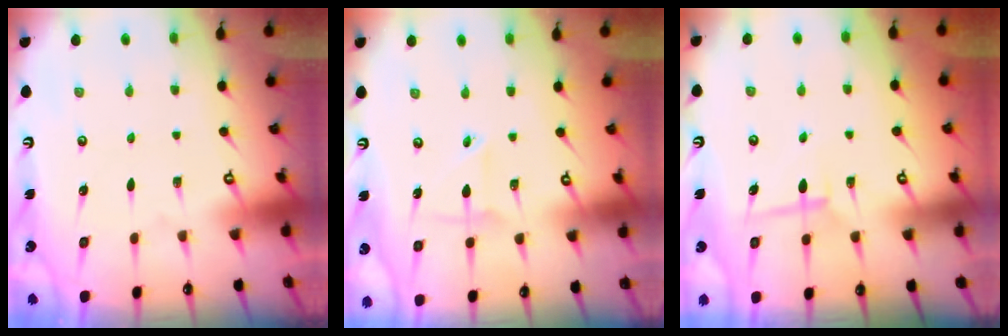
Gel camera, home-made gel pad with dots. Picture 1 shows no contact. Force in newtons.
{"total": 2.5, "press": 2.5, "slide": 0.3}
{"total": 7.1, "press": 7.0, "slide": 0.7}